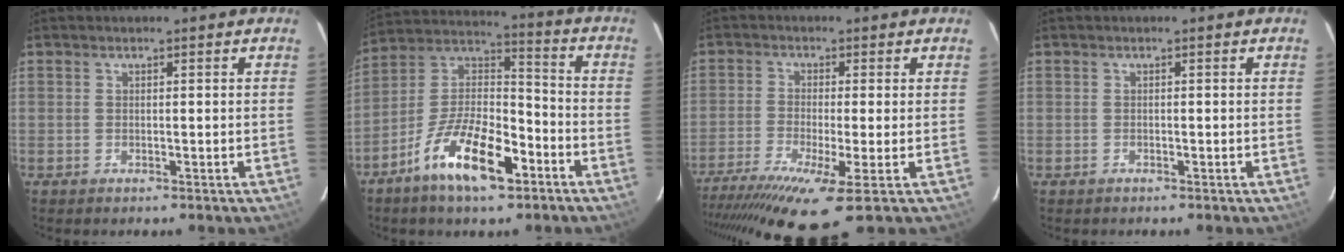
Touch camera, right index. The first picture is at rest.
{"total": 16.0, "force": [-8.7, 6.0, 11.9], "torque": [-0.228, 0.005, -0.155]}
{"total": 14.7, "force": [-8.0, 2.2, 12.2], "torque": [-0.250, -0.064, -0.141]}
{"total": 0.0}